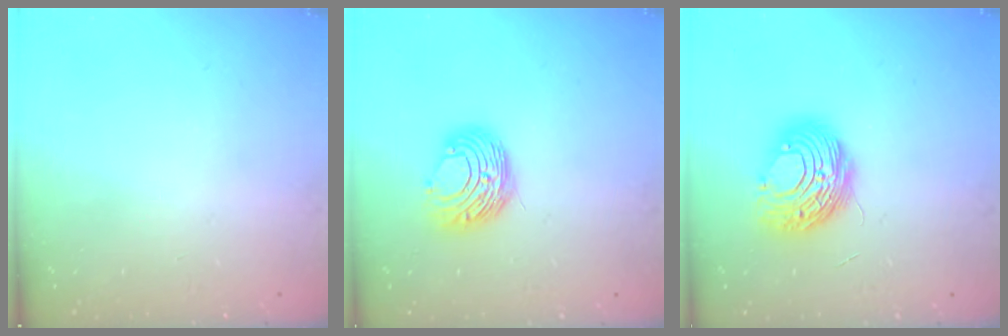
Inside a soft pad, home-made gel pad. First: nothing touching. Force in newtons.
{"total": 9.7, "press": 9.7, "slide": 1.0}
{"total": 10.6, "press": 10.5, "slide": 1.5}